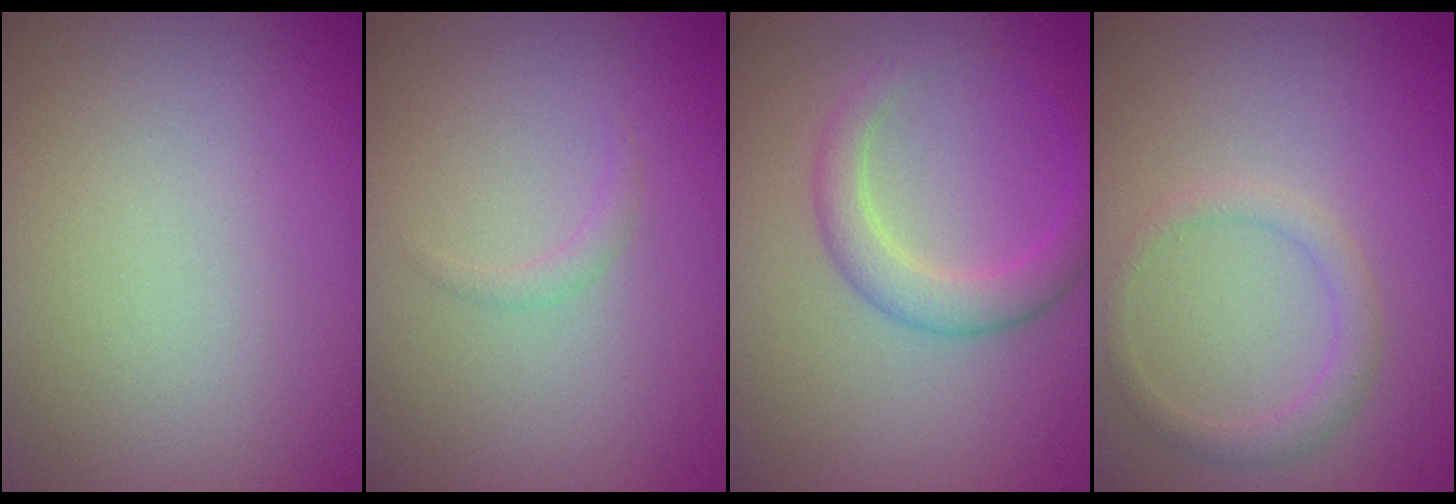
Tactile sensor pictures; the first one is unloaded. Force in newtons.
{"total": 0.7, "press": 0.7, "slide": 0.1}
{"total": 2.9, "press": 2.9, "slide": 0.1}
{"total": 1.8, "press": 1.8, "slide": 0.2}